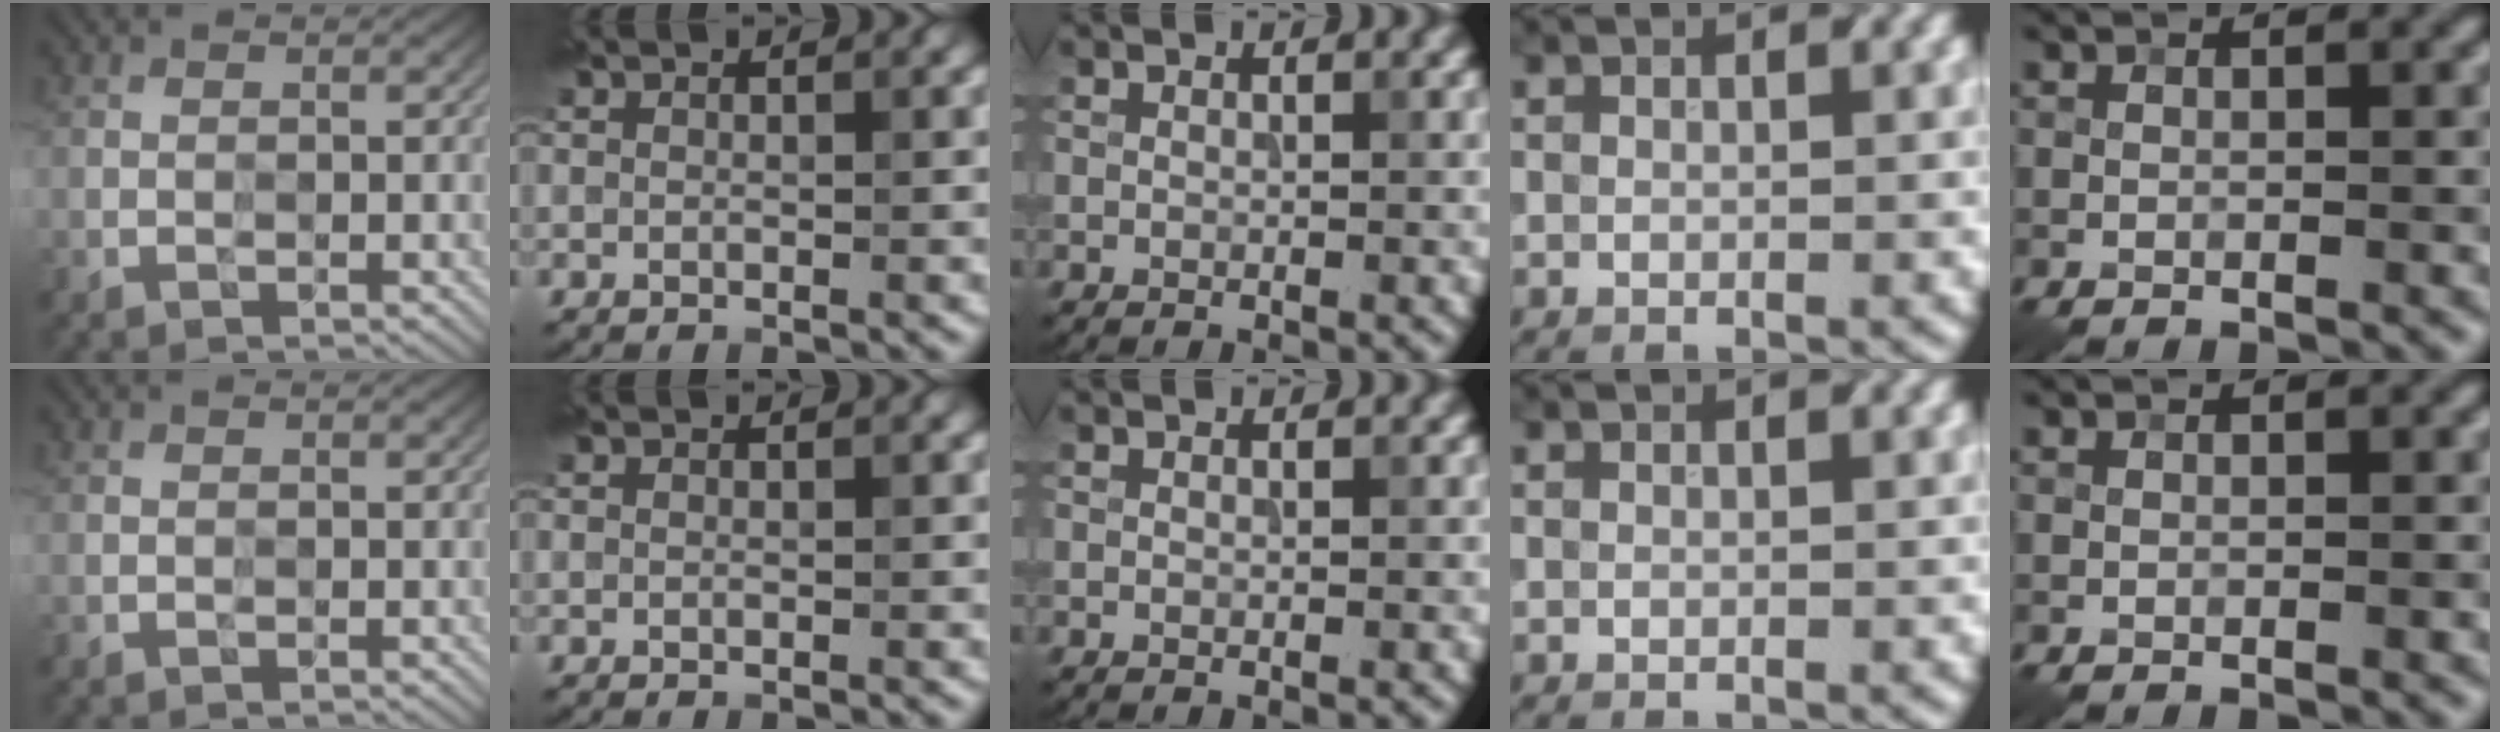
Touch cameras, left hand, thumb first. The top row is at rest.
{}